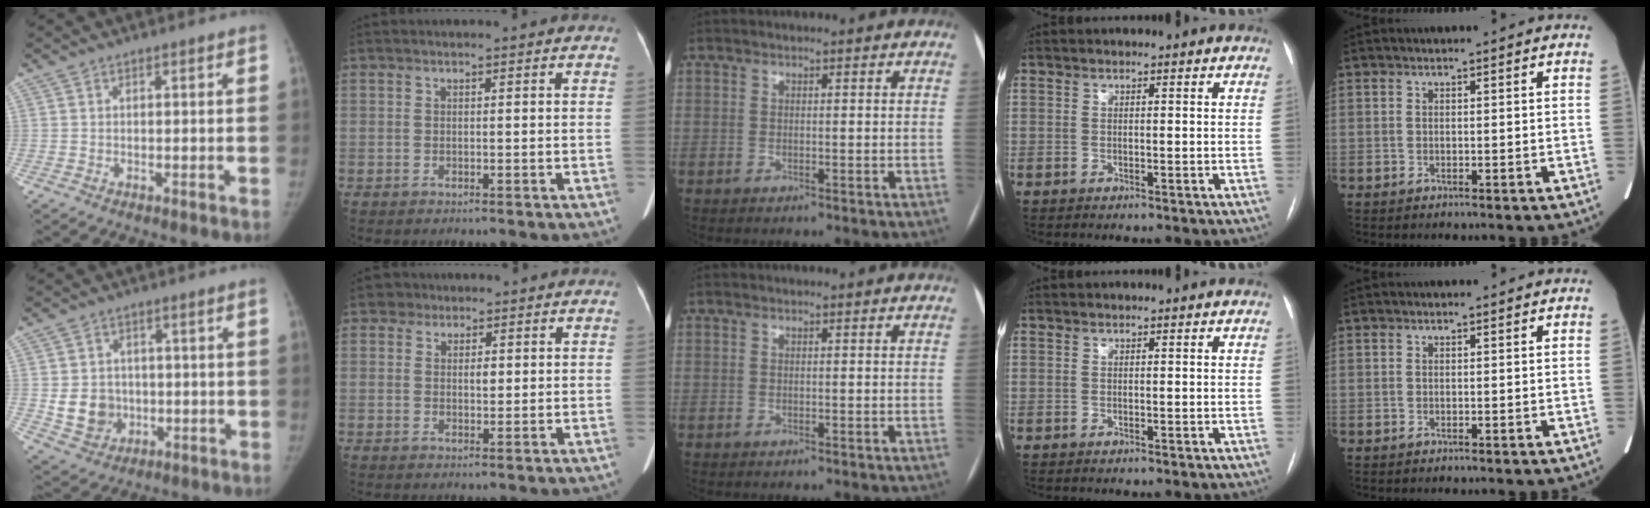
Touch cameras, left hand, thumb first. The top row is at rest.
{"thumb": {"total": 7.1, "force": [-0.7, 6.3, 3.2], "torque": [-0.020, 0.005, 0.002]}, "index": {"total": 3.1, "force": [1.3, 2.6, 1.2], "torque": [-0.018, 0.004, 0.020]}}